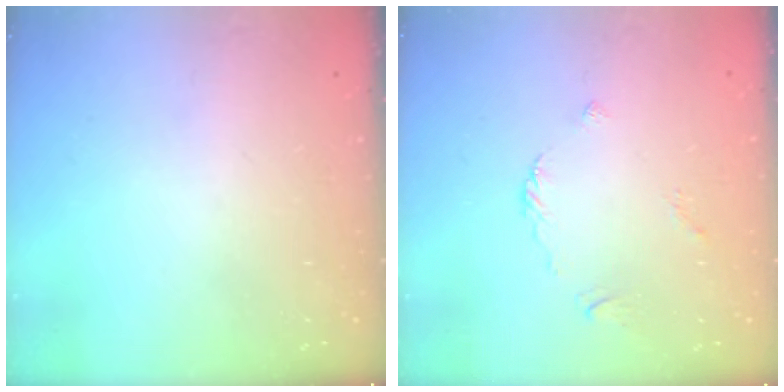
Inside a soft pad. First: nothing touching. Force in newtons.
{"total": 2.2, "press": 2.2, "slide": 0.6}